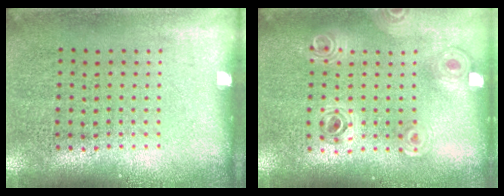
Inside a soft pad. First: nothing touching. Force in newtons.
{"total": 0.9, "press": 0.9, "slide": 0.1}